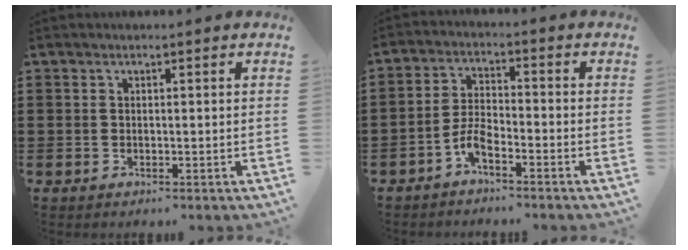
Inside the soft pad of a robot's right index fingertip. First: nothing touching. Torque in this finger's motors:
{"motor_torque": [1.25, 0.88, 0.11, 0.06]}